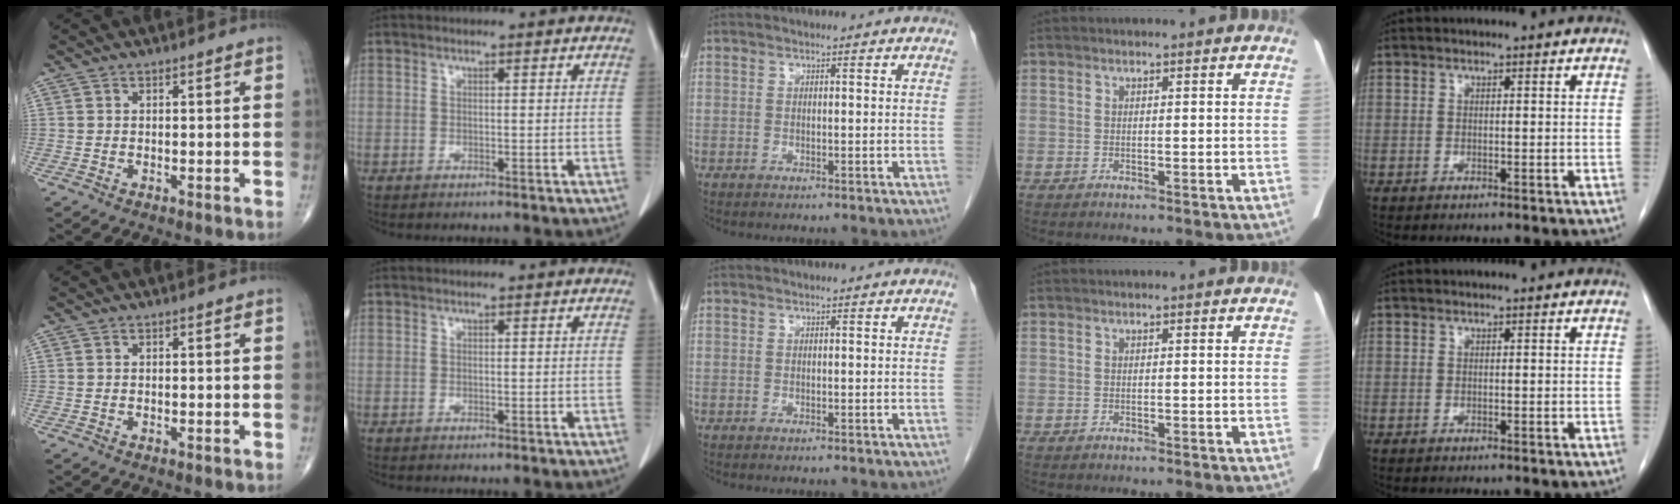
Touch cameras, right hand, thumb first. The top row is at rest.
{}